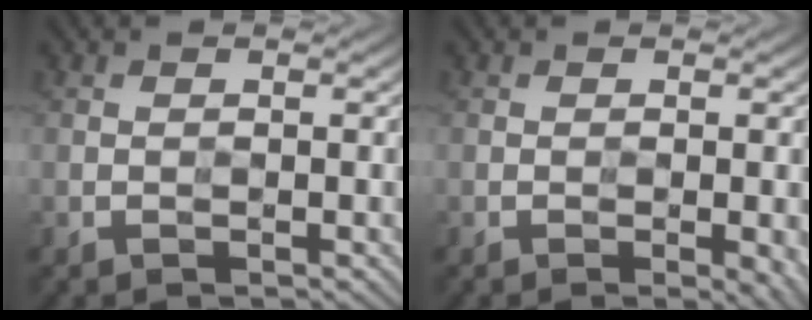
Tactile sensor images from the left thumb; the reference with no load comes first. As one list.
[{"total": 5.1, "force": [-1.9, 2.0, 4.2], "torque": [-0.040, -0.014, -0.011]}]